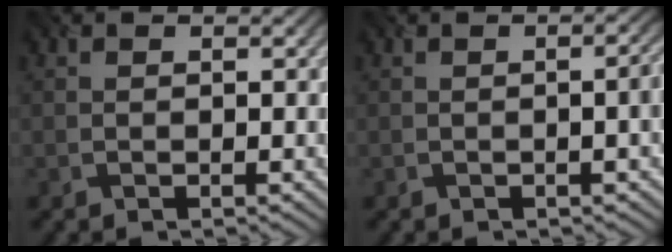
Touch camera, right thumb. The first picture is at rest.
{"total": 3.2, "force": [-0.3, 0.8, 3.0], "torque": [-0.039, 0.006, -0.005]}